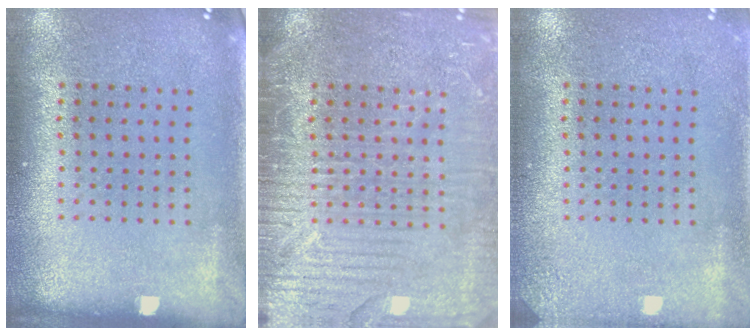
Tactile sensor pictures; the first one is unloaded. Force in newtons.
{"total": 6.2, "press": 6.1, "slide": 0.8}
{"total": 1.6, "press": 1.6, "slide": 0.2}